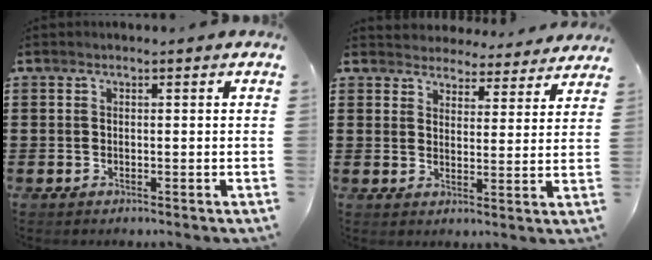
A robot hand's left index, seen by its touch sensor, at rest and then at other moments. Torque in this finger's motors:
{"motor_torque": [2.14, 0.00, 0.61, 0.04]}